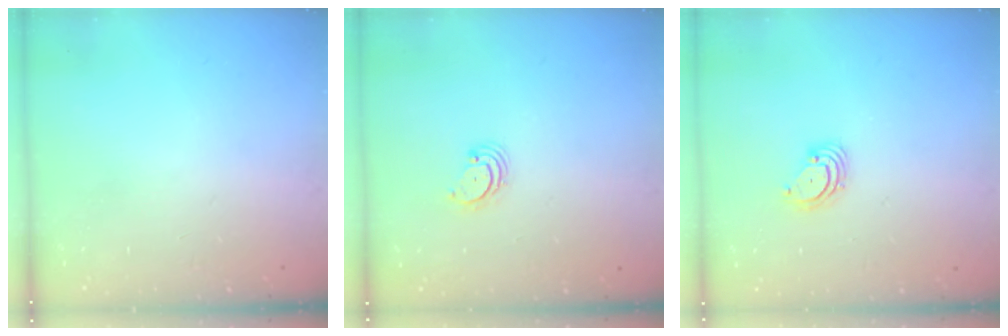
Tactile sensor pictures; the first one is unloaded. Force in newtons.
{"total": 2.7, "press": 2.7, "slide": 0.3}
{"total": 3.3, "press": 3.3, "slide": 0.3}